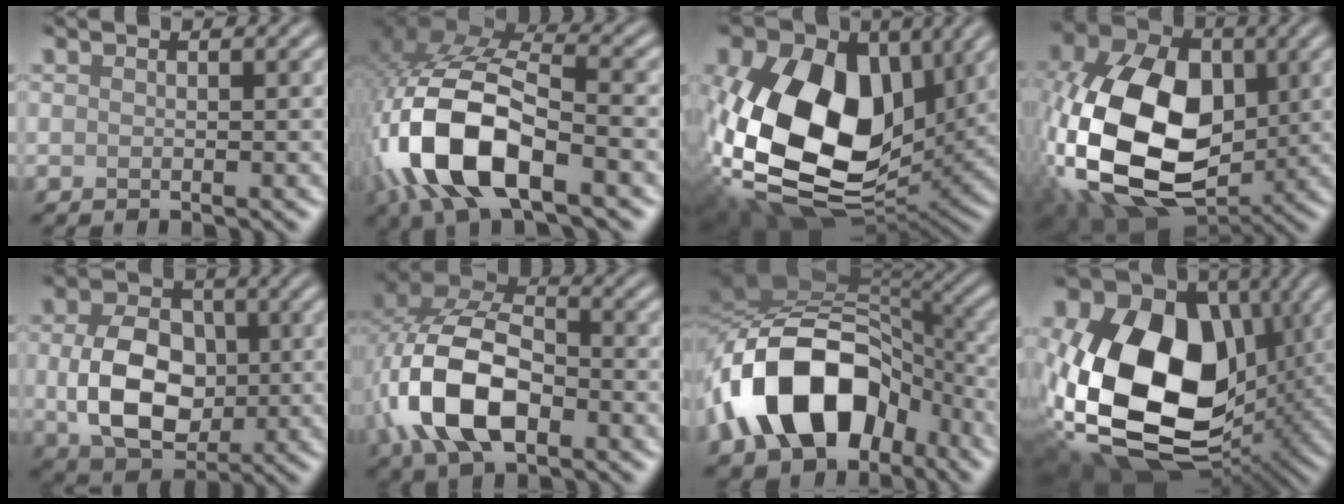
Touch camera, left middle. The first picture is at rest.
{"total": 13.2, "force": [-4.3, 6.2, 10.8], "torque": [-0.229, -0.001, -0.080]}
{"total": 19.2, "force": [2.4, 12.8, 14.1], "torque": [-0.285, -0.027, 0.058]}
{"total": 17.1, "force": [-0.6, 11.6, 12.5], "torque": [-0.276, -0.009, -0.013]}
{"total": 8.3, "force": [-0.1, 5.9, 5.8], "torque": [-0.124, -0.006, 0.002]}
{"total": 10.7, "force": [-3.4, 6.0, 8.2], "torque": [-0.175, 0.006, -0.071]}
{"total": 14.7, "force": [-5.0, 9.7, 10.0], "torque": [-0.171, 0.013, -0.098]}
{"total": 20.7, "force": [1.7, 14.6, 14.7], "torque": [-0.309, -0.022, 0.049]}